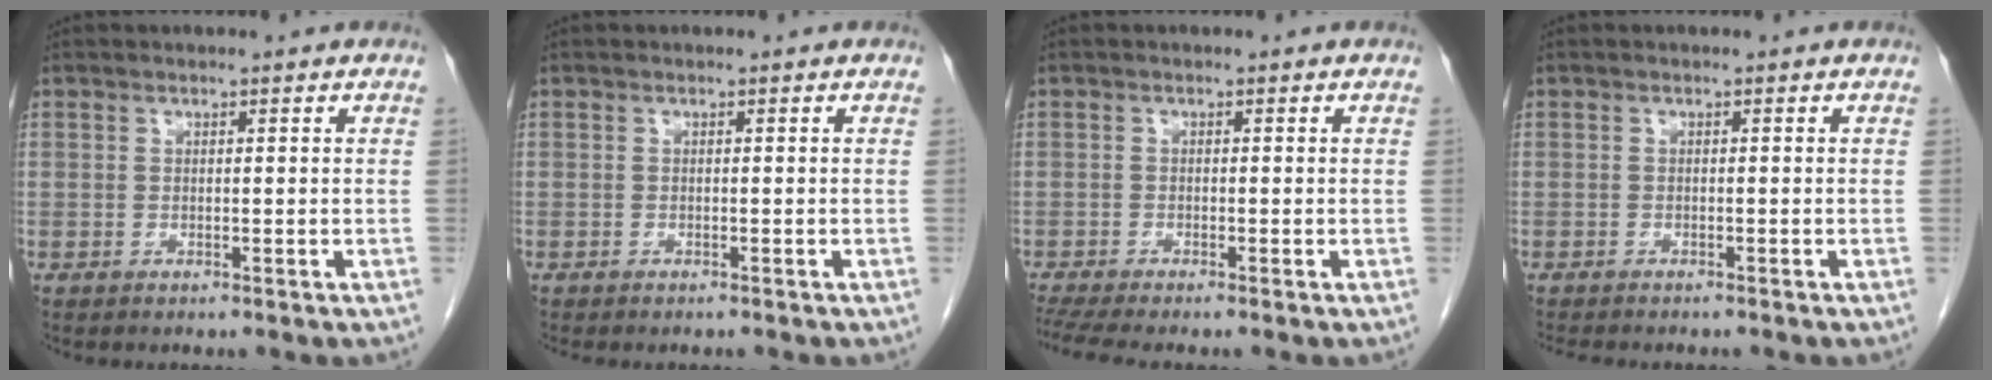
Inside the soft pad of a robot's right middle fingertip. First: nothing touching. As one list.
[{"total": 1.3, "force": [-1.2, 0.4, 0.4], "torque": [-0.009, -0.002, -0.015]}, {"total": 4.4, "force": [-3.8, -0.3, 2.2], "torque": [-0.039, -0.011, -0.068]}, {"total": 5.3, "force": [-4.7, 1.3, 2.2], "torque": [-0.025, -0.007, -0.065]}]